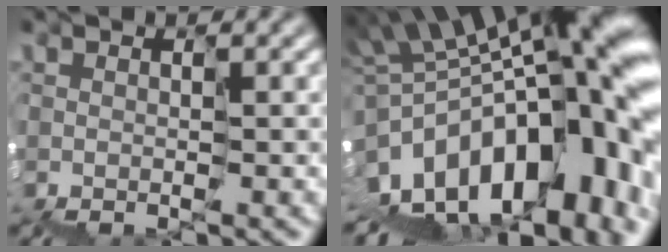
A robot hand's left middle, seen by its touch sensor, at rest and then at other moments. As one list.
[{"total": 14.9, "force": [-3.7, 6.9, 12.7], "torque": [-0.172, 0.016, -0.065]}]